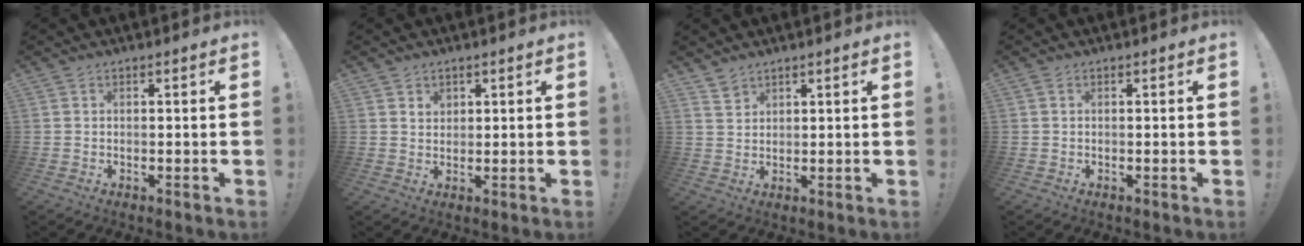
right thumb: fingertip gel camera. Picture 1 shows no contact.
{"total": 2.4, "force": [1.6, 1.8, 0.4], "torque": [0.010, -0.013, 0.026]}
{"total": 3.2, "force": [2.6, 1.7, 0.8], "torque": [-0.001, -0.021, 0.047]}
{"total": 0.0}